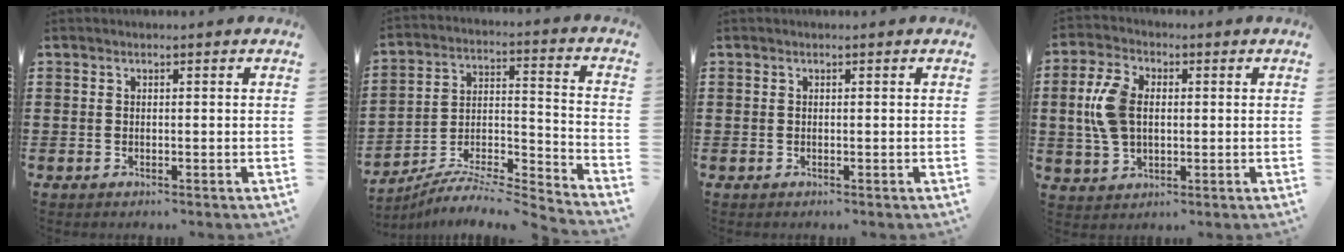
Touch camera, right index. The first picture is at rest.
{"total": 6.3, "force": [-6.0, 0.6, 1.9], "torque": [-0.030, -0.007, -0.120]}
{"total": 0.0}
{"total": 8.0, "force": [0.6, 5.1, 6.1], "torque": [-0.161, 0.007, 0.001]}